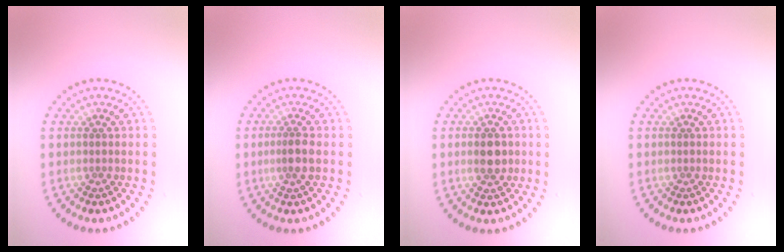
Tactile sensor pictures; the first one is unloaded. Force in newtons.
{"total": 2.0, "press": 1.7, "slide": 1.0}
{"total": 3.0, "press": 3.0, "slide": 0.2}
{"total": 0.0}